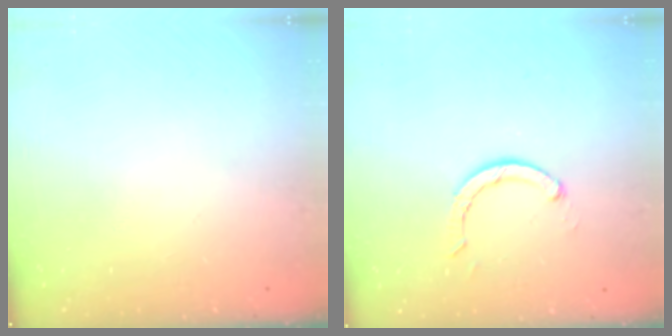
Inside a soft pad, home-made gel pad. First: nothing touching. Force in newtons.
{"total": 2.9, "press": 2.9, "slide": 0.4}